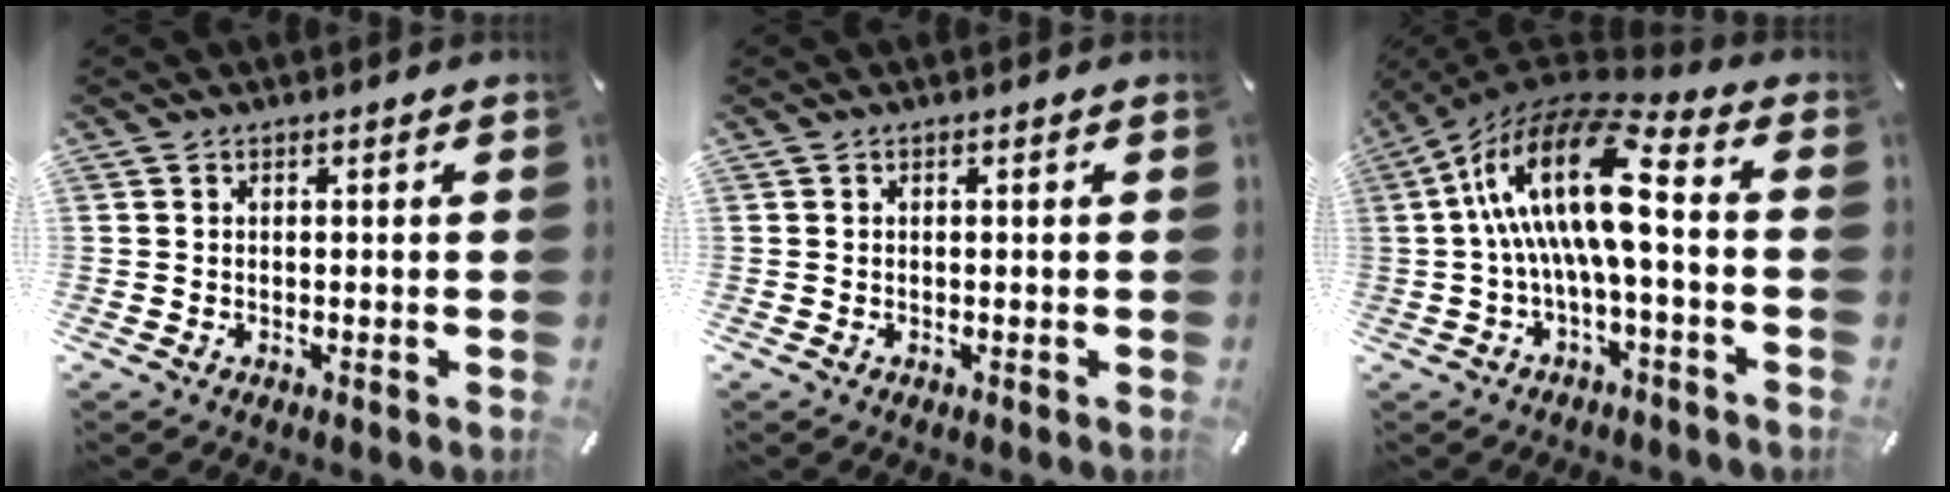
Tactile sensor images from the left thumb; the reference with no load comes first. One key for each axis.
{"total": 0.0}
{"total": 19.7, "fx": 1.1, "fy": 7.3, "fz": 18.3, "tx": -0.355, "ty": 0.005, "tz": 0.016}